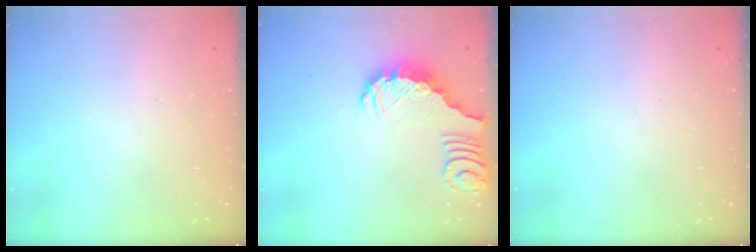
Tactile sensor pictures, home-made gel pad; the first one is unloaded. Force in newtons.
{"total": 2.7, "press": 2.7, "slide": 0.5}
{"total": 0.0}